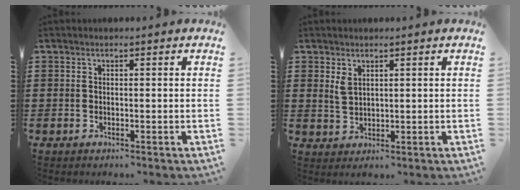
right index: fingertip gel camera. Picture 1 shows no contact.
{"total": 2.4, "force": [1.4, 1.2, 1.6], "torque": [-0.035, 0.004, 0.025]}